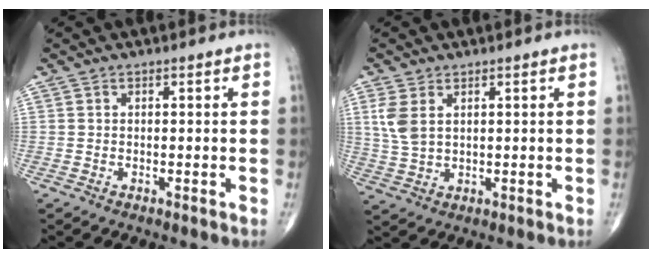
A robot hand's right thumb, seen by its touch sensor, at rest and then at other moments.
{"total": 5.3, "force": [1.8, 3.1, 3.9], "torque": [-0.090, -0.001, 0.046]}